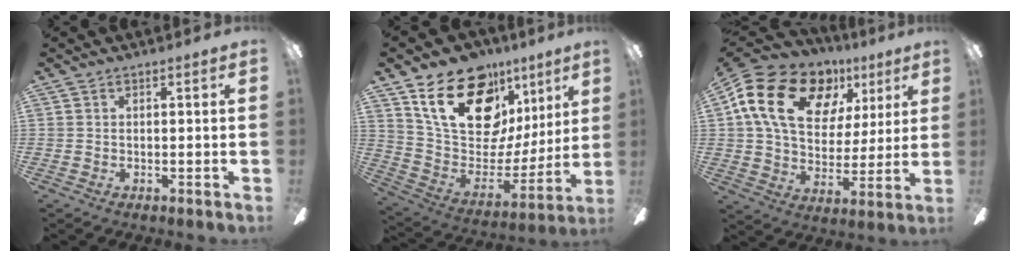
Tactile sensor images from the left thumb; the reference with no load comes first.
{"total": 24.7, "force": [14.4, 14.3, 14.2], "torque": [-0.223, -0.078, 0.271]}
{"total": 20.7, "force": [9.3, 13.7, 12.5], "torque": [-0.213, -0.019, 0.172]}